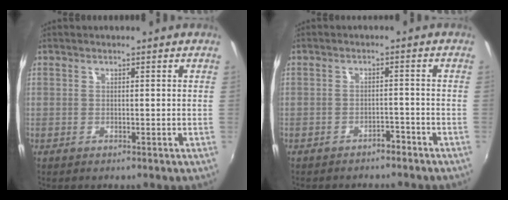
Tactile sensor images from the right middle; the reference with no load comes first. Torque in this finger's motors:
{"motor_torque": [1.06, -1.08, 0.09, 0.05]}